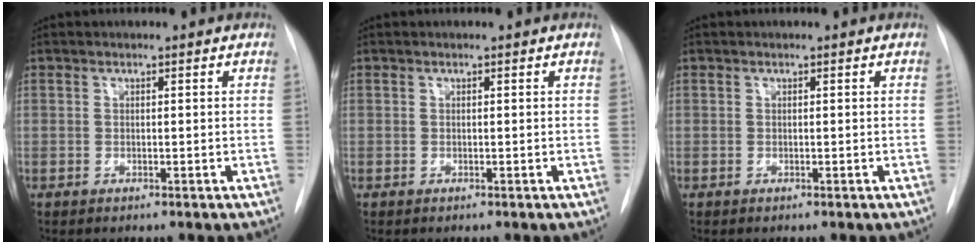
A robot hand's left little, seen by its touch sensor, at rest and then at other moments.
{"total": 0.0}
{"total": 0.0}